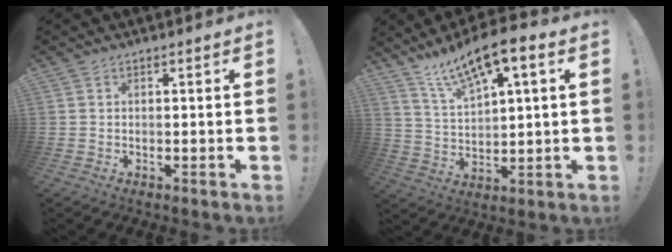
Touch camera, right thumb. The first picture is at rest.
{"total": 11.9, "force": [7.9, 3.3, 8.3], "torque": [-0.154, -0.039, 0.140]}